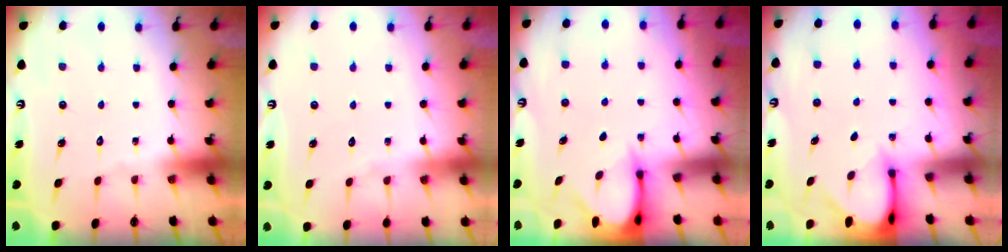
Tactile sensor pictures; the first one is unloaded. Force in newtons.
{"total": 3.7, "press": 3.6, "slide": 0.5}
{"total": 3.8, "press": 3.8, "slide": 0.2}
{"total": 2.9, "press": 2.9, "slide": 0.3}